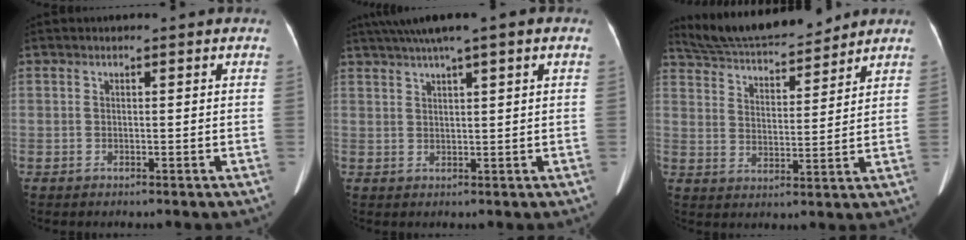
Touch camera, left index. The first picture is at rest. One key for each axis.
{"total": 8.0, "fx": 5.3, "fy": 0.0, "fz": 6.0, "tx": -0.103, "ty": 0.041, "tz": 0.085}
{"total": 14.0, "fx": 12.9, "fy": 2.1, "fz": 5.0, "tx": -0.091, "ty": 0.013, "tz": 0.216}